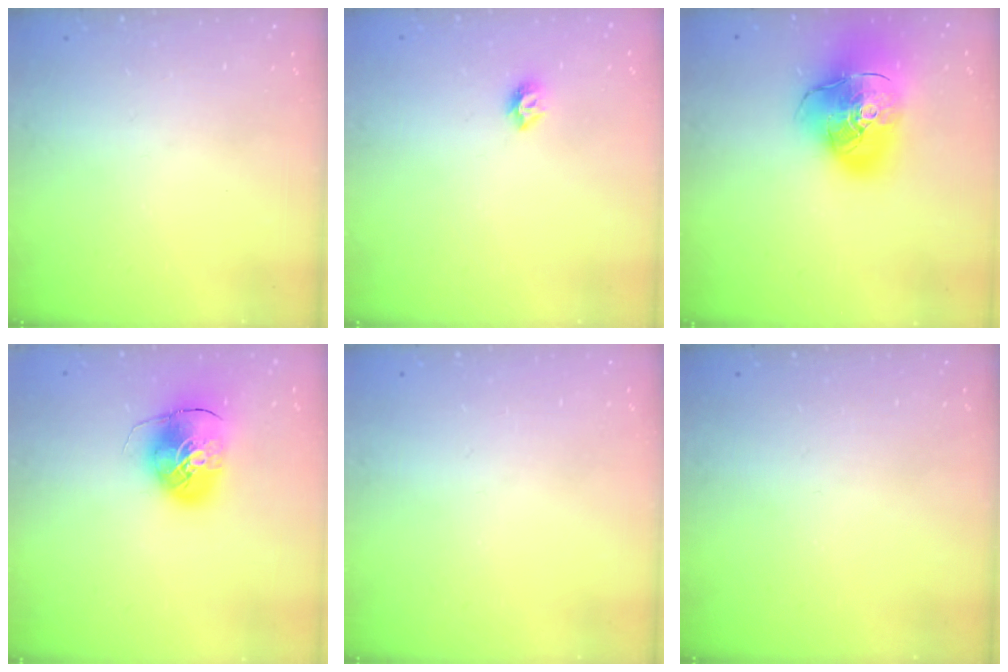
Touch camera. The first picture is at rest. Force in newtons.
{"total": 6.0, "press": 5.9, "slide": 0.7}
{"total": 22.5, "press": 22.3, "slide": 3.4}
{"total": 9.8, "press": 9.7, "slide": 1.5}
{"total": 0.0}
{"total": 0.0}